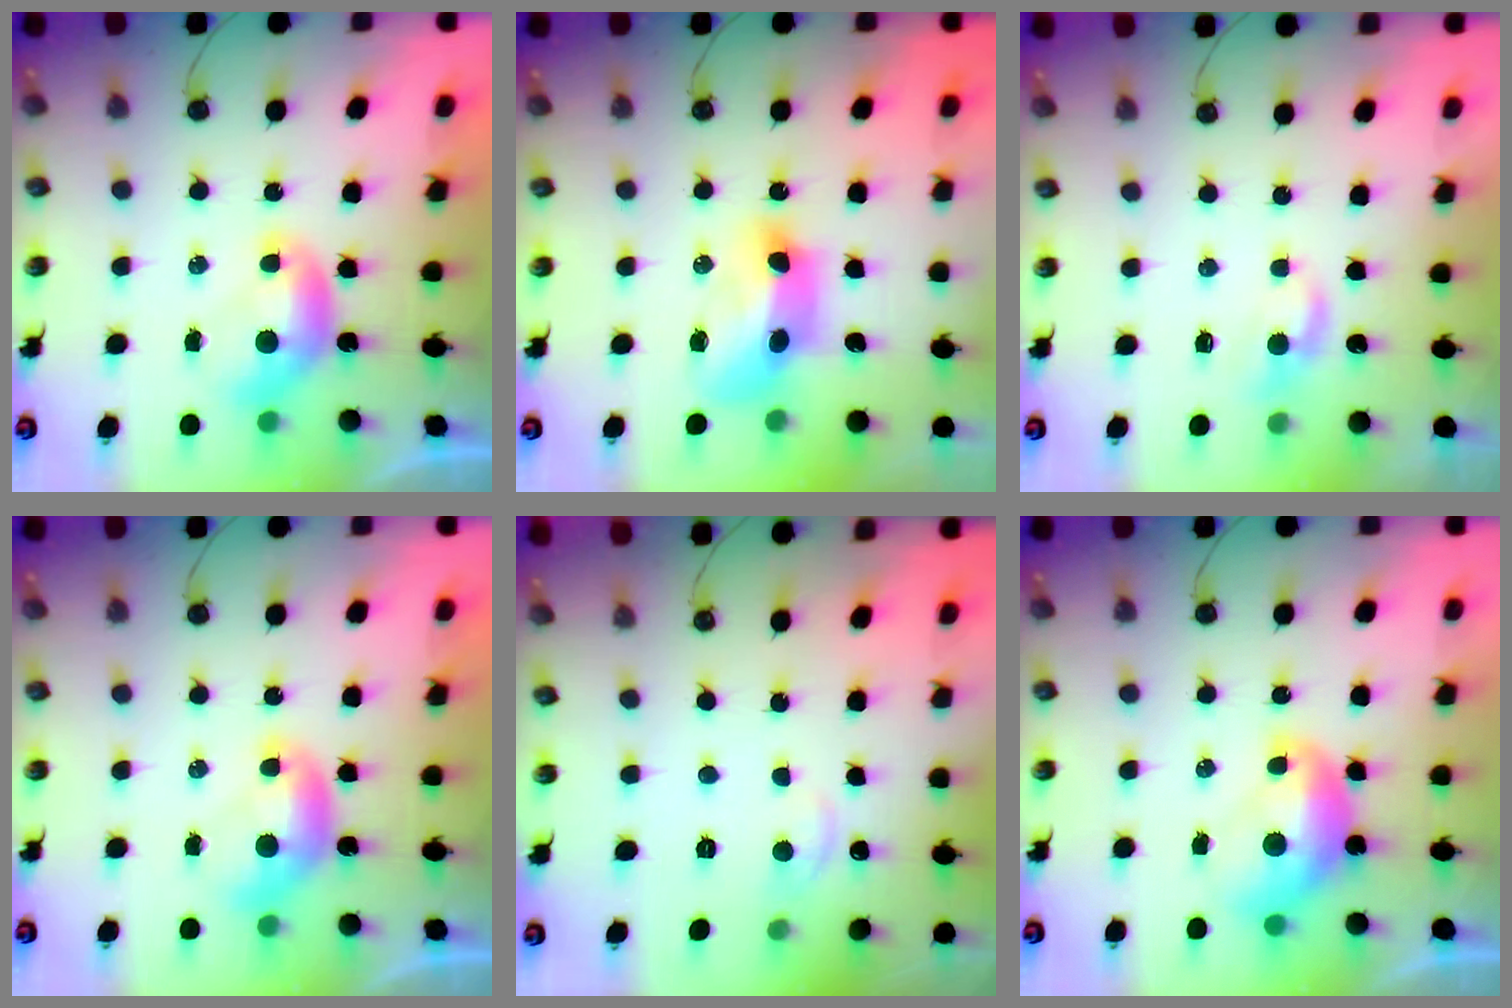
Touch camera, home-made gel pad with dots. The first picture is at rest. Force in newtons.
{"total": 8.7, "press": 8.6, "slide": 0.9}
{"total": 0.6, "press": 0.4, "slide": 0.4}
{"total": 0.0}
{"total": 1.1, "press": 0.8, "slide": 0.7}
{"total": 2.6, "press": 2.5, "slide": 0.3}